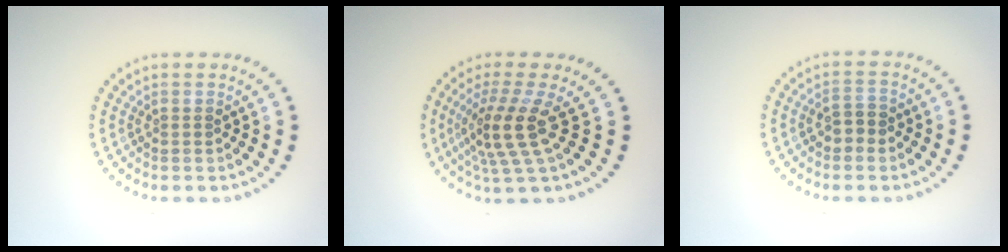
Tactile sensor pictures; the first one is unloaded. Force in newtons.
{"total": 4.3, "press": 3.0, "slide": 3.0}
{"total": 2.0, "press": 1.9, "slide": 0.4}